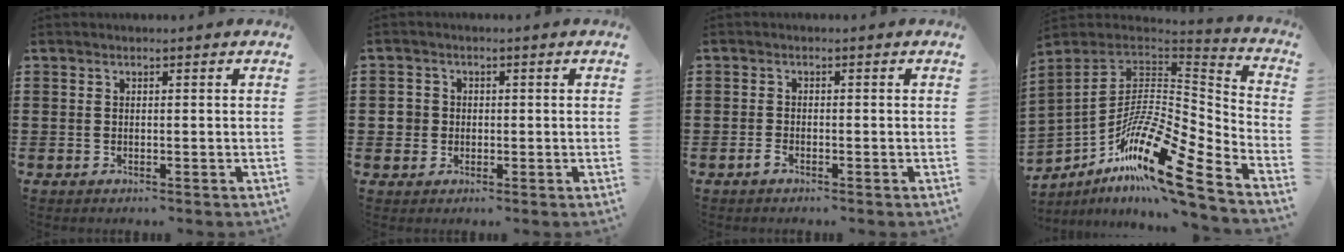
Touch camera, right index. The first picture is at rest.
{"total": 2.4, "force": [-0.1, 2.3, 0.5], "torque": [-0.019, 0.008, -0.005]}
{"total": 1.2, "force": [-0.9, 0.4, 0.6], "torque": [-0.022, -0.007, -0.018]}
{"total": 16.4, "force": [-10.4, 3.9, 12.1], "torque": [-0.232, -0.004, -0.198]}